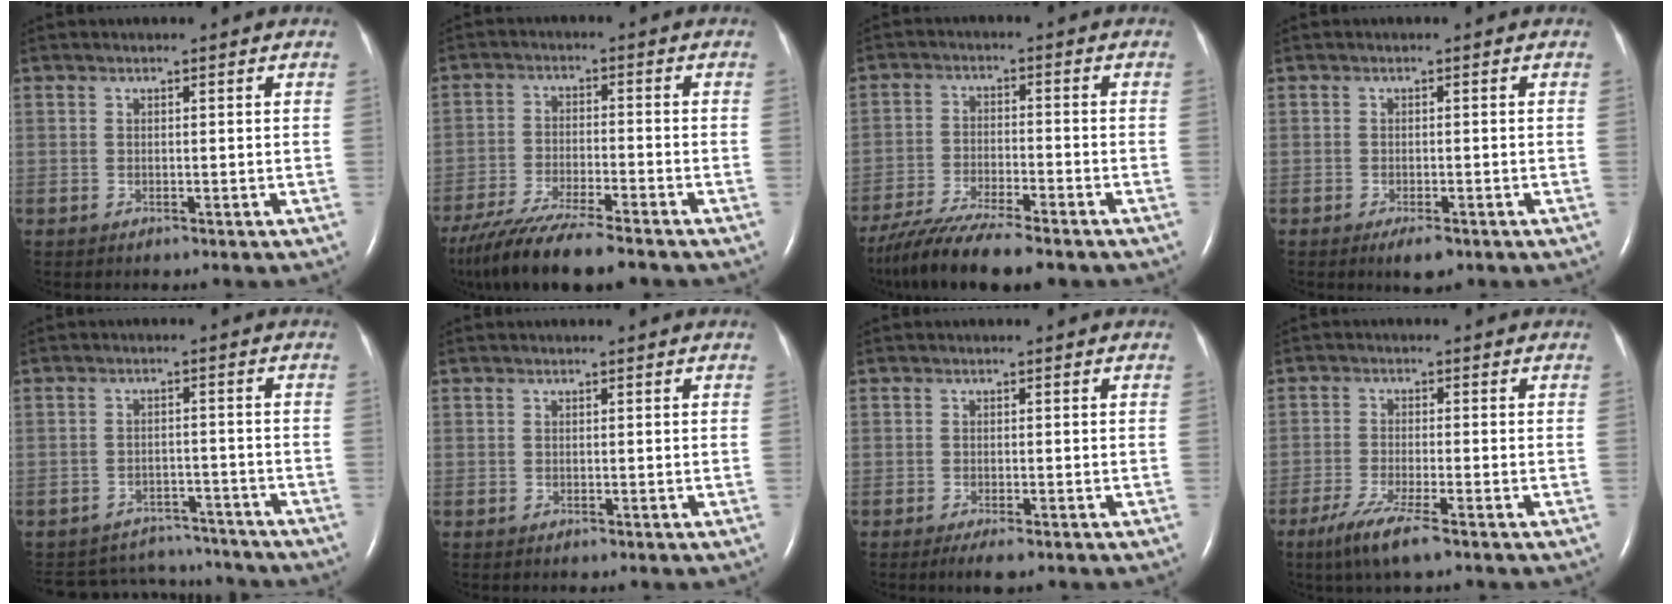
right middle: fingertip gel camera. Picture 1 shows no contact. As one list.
[{"total": 13.2, "force": [-10.9, 1.0, 7.3], "torque": [-0.134, -0.035, -0.181]}, {"total": 11.7, "force": [-9.6, 1.1, 6.5], "torque": [-0.116, -0.029, -0.159]}, {"total": 2.7, "force": [-1.7, 0.8, 2.0], "torque": [-0.035, -0.003, -0.023]}, {"total": 11.2, "force": [-10.8, 3.1, 0.5], "torque": [-0.020, 0.017, -0.144]}, {"total": 0.0}, {"total": 2.5, "force": [-1.7, 0.5, 1.8], "torque": [-0.033, -0.007, -0.028]}, {"total": 5.7, "force": [-3.7, 0.2, 4.3], "torque": [-0.095, -0.016, -0.071]}]